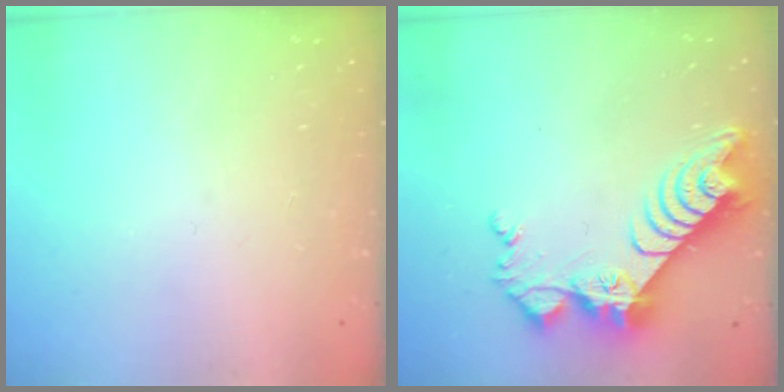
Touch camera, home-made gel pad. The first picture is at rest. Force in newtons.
{"total": 11.3, "press": 11.2, "slide": 0.8}